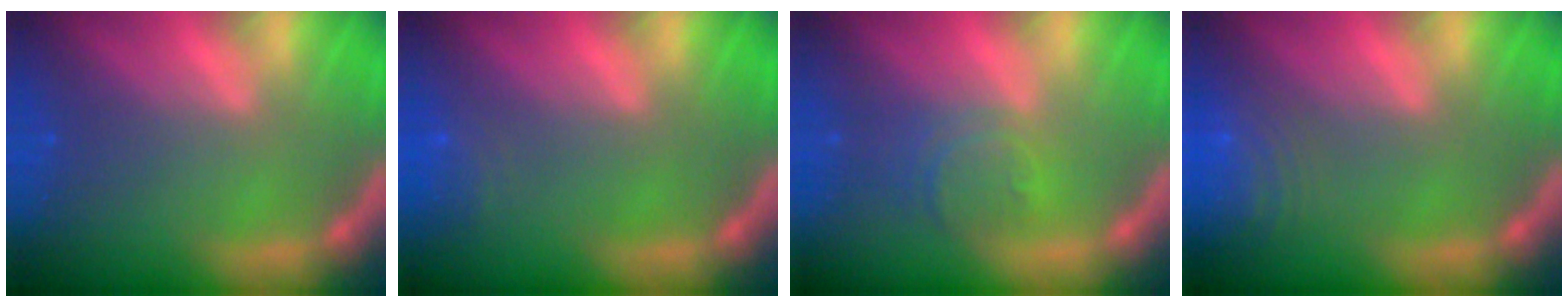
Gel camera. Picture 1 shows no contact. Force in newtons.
{"total": 1.9}
{"total": 3.0}
{"total": 7.5}